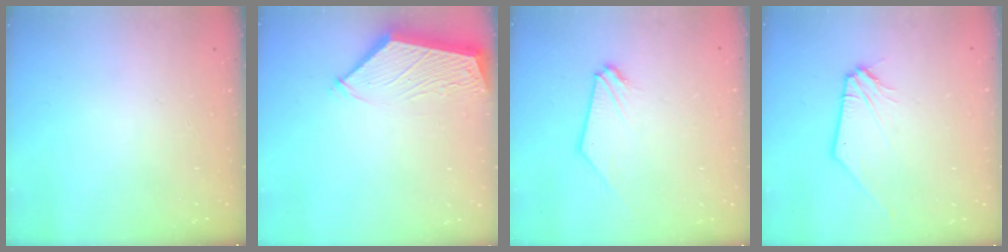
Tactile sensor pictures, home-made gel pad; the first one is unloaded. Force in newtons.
{"total": 3.7, "press": 3.6, "slide": 0.6}
{"total": 0.7, "press": 0.6, "slide": 0.2}
{"total": 1.9, "press": 1.9, "slide": 0.3}